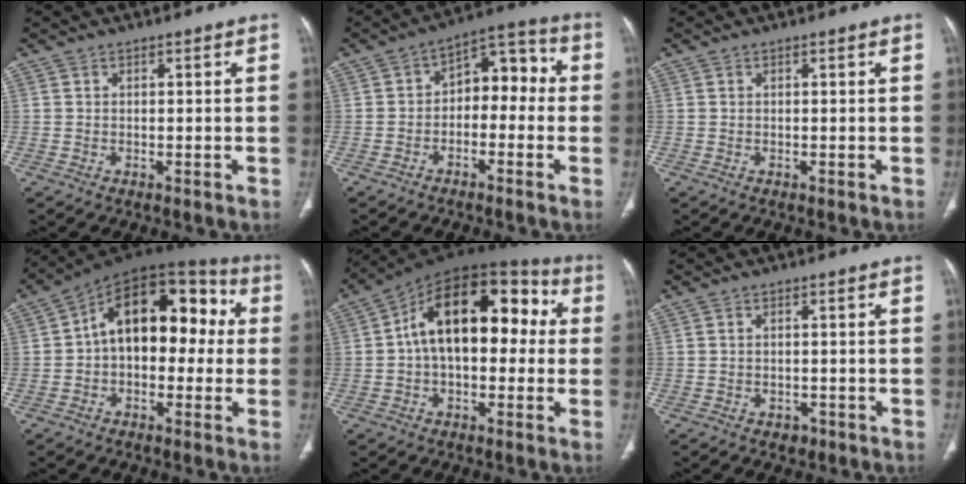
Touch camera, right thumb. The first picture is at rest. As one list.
[{"total": 9.4, "force": [-1.0, 6.1, 7.0], "torque": [-0.058, 0.049, -0.031]}, {"total": 0.0}, {"total": 17.7, "force": [1.3, 11.0, 13.9], "torque": [-0.161, 0.056, 0.006]}, {"total": 19.4, "force": [2.1, 11.2, 15.7], "torque": [-0.216, 0.054, 0.019]}, {"total": 1.7, "force": [-0.9, 1.3, 0.6], "torque": [-0.005, 0.005, -0.008]}]